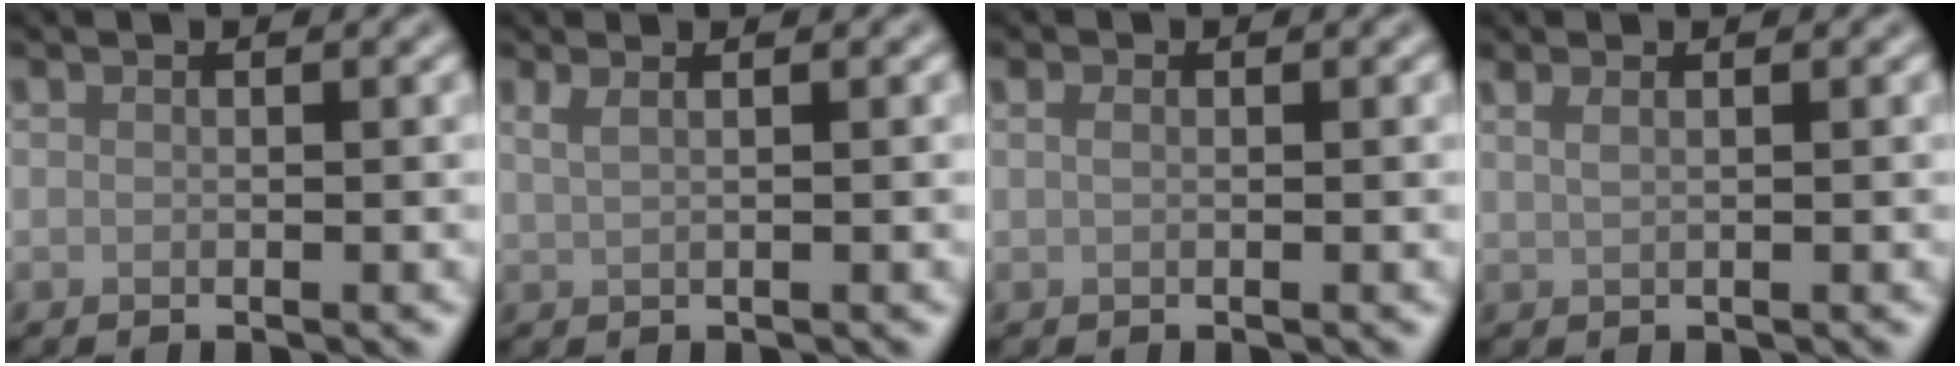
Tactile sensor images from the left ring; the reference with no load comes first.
{"total": 2.3, "force": [1.3, 1.1, 1.6], "torque": [-0.016, 0.000, 0.003]}
{"total": 0.7, "force": [0.2, 0.4, 0.6], "torque": [-0.013, -0.001, 0.004]}
{"total": 1.5, "force": [0.8, 0.7, 1.0], "torque": [-0.016, -0.004, 0.010]}